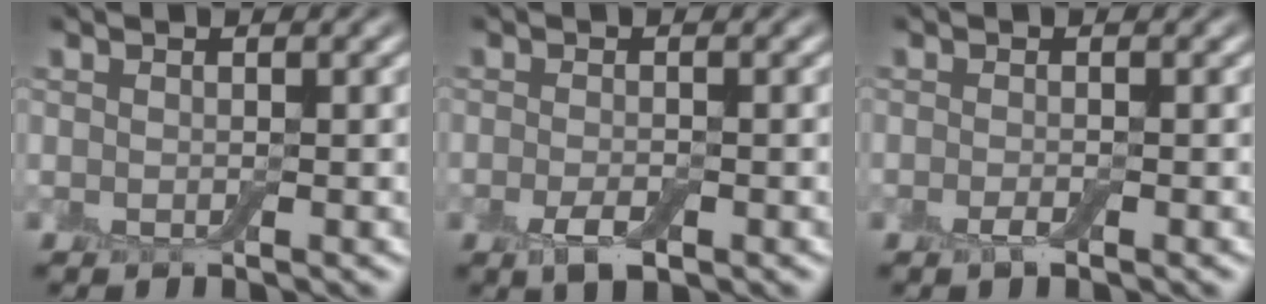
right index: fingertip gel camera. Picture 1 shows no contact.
{"total": 2.0, "force": [-1.1, 0.7, 1.5], "torque": [-0.031, -0.004, -0.020]}
{"total": 0.9, "force": [-0.7, 0.2, 0.6], "torque": [-0.013, -0.003, -0.013]}